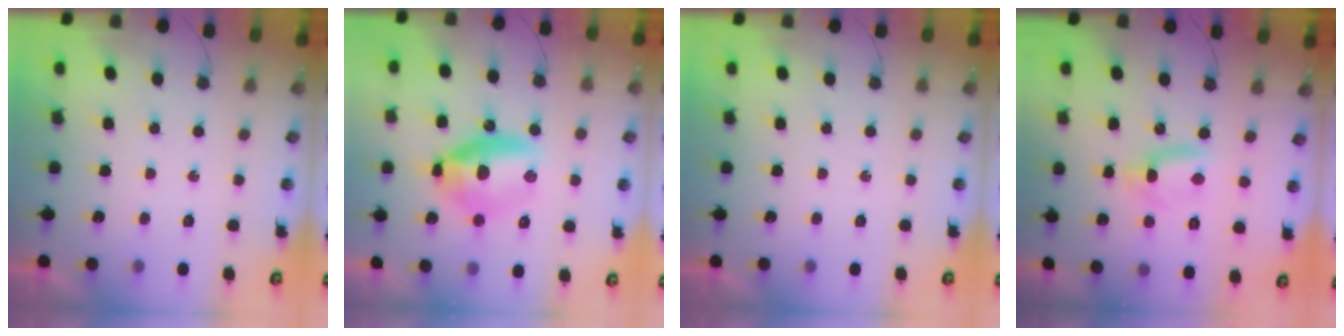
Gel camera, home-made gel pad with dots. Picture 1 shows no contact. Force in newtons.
{"total": 12.2, "press": 12.1, "slide": 1.5}
{"total": 0.0}
{"total": 5.9, "press": 4.9, "slide": 3.2}